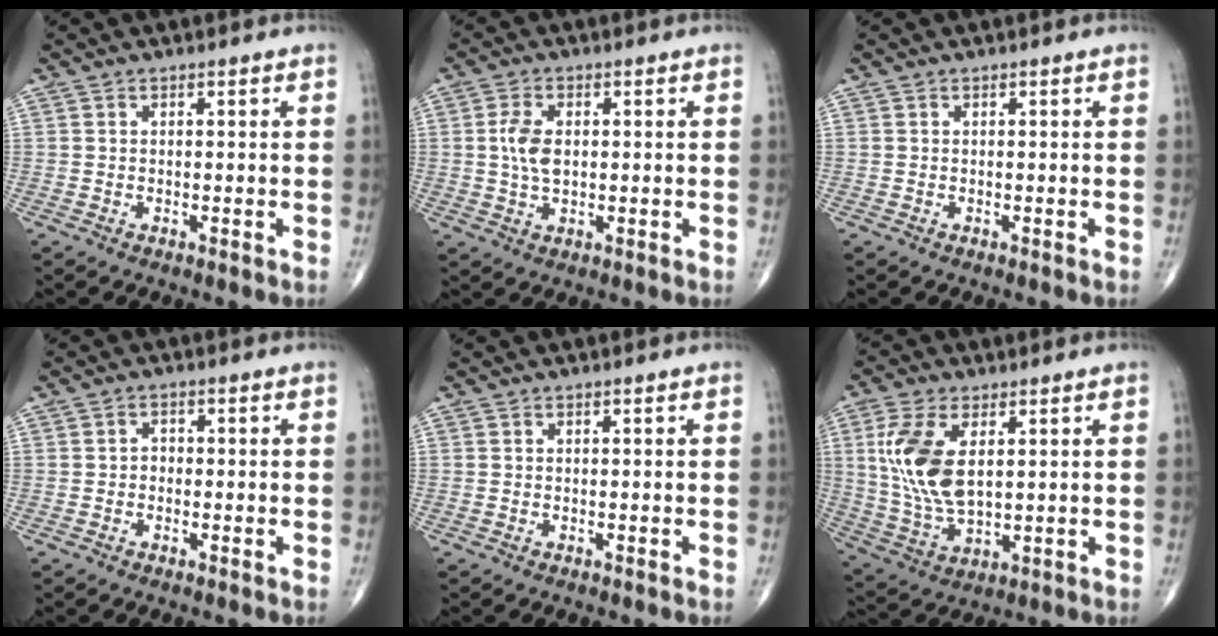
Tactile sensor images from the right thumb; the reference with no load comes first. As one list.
[{"total": 5.3, "force": [0.5, 3.1, 4.3], "torque": [-0.086, 0.001, 0.008]}, {"total": 0.0}, {"total": 1.6, "force": [-0.3, 1.3, 0.9], "torque": [-0.001, 0.009, -0.010]}, {"total": 0.0}, {"total": 12.9, "force": [3.1, 6.6, 10.6], "torque": [-0.221, -0.011, 0.070]}]